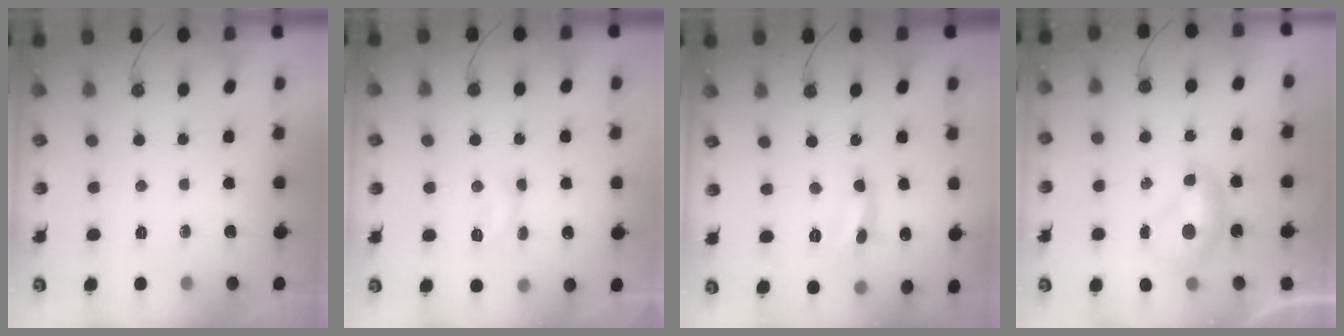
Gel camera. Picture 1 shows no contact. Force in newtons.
{"total": 2.9, "press": 2.9, "slide": 0.5}
{"total": 3.0, "press": 3.0, "slide": 0.3}
{"total": 0.0}